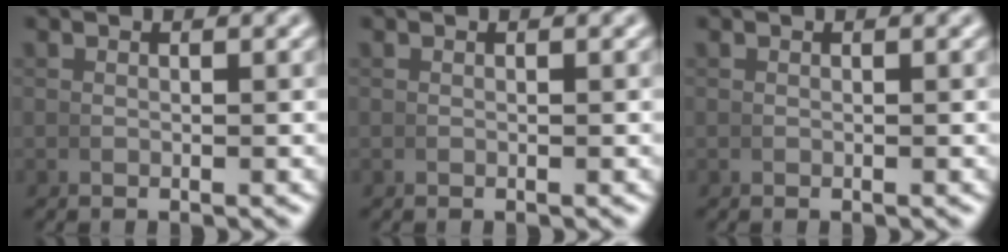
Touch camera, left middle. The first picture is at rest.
{"total": 0.0}
{"total": 0.0}